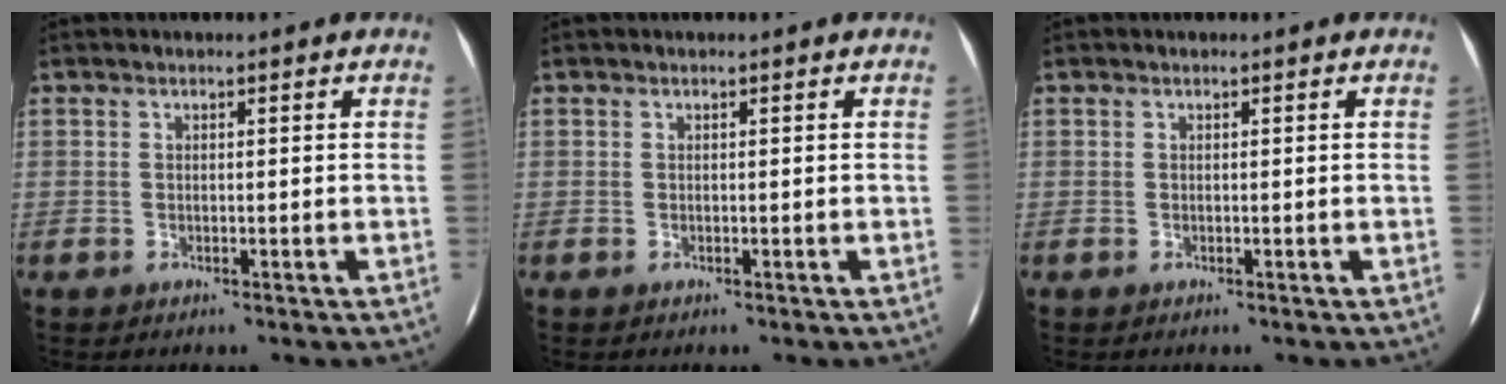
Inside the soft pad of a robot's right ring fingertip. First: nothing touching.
{"total": 0.0}
{"total": 0.0}